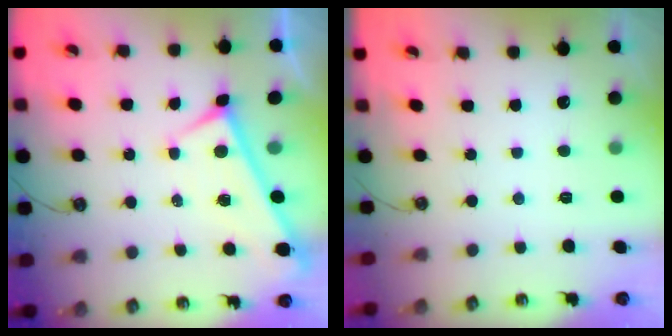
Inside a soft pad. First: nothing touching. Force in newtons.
{"total": 0.0}